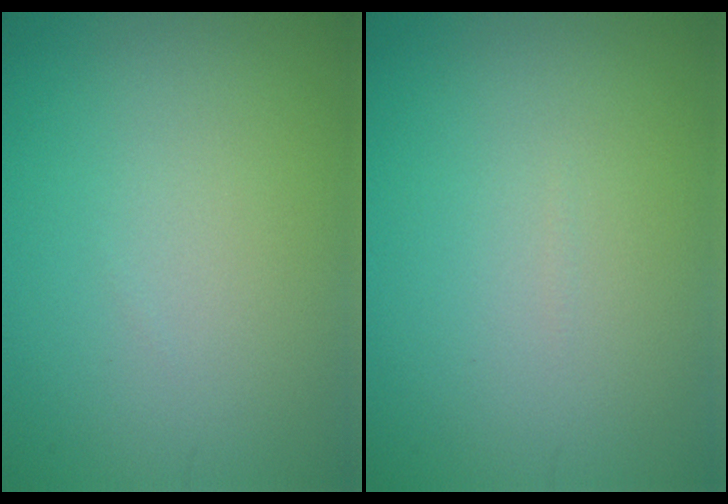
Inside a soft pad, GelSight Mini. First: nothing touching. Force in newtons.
{"total": 0.0}